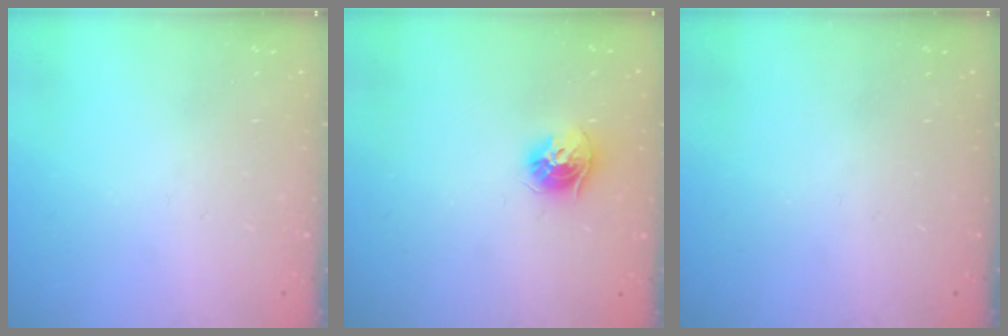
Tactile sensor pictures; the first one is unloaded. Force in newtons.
{"total": 9.5, "press": 9.4, "slide": 0.9}
{"total": 0.0}